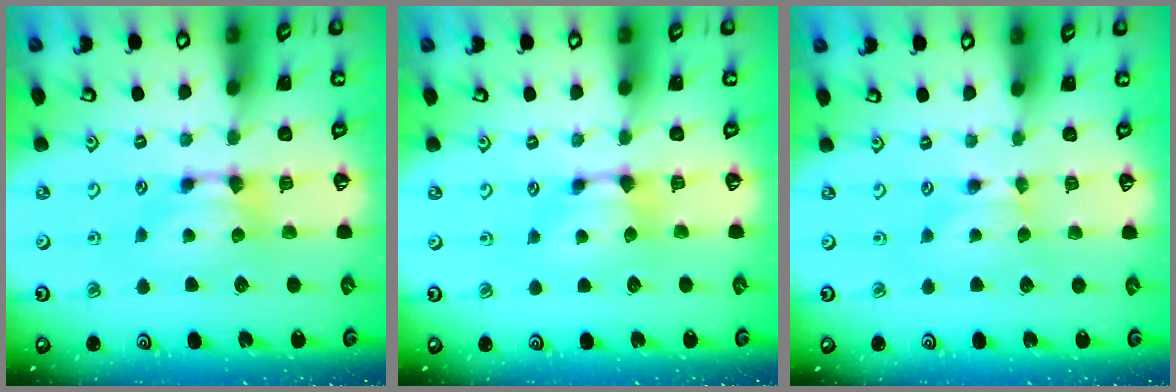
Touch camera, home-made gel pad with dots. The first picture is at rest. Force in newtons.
{"total": 1.1, "press": 0.4, "slide": 1.1}
{"total": 0.0}